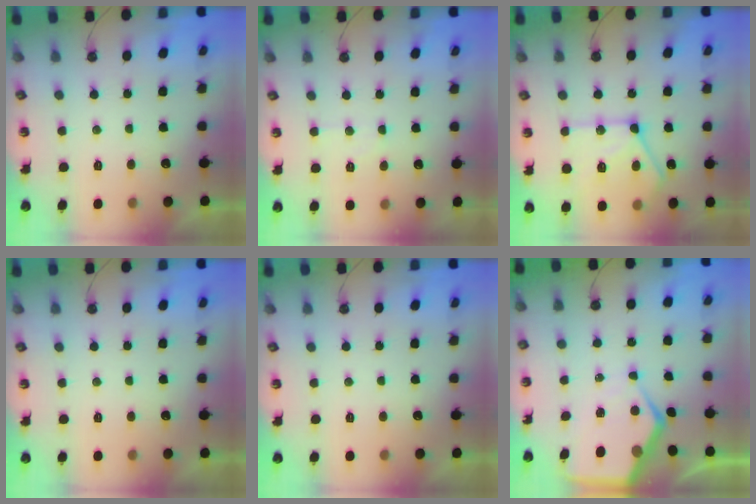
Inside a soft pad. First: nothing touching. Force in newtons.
{"total": 5.3, "press": 5.3, "slide": 0.8}
{"total": 17.3, "press": 17.2, "slide": 1.9}
{"total": 0.0}
{"total": 0.0}
{"total": 9.3, "press": 9.2, "slide": 0.9}